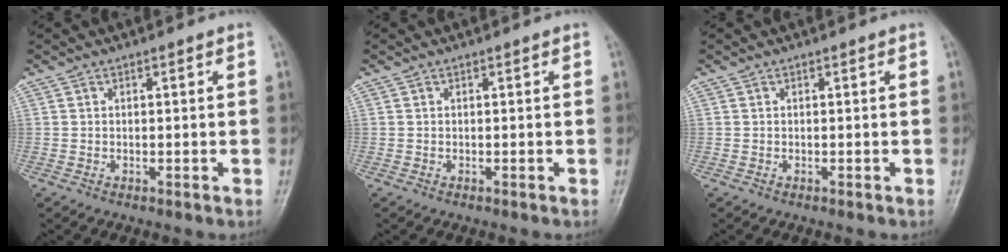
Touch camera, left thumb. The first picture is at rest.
{"total": 0.0}
{"total": 0.0}